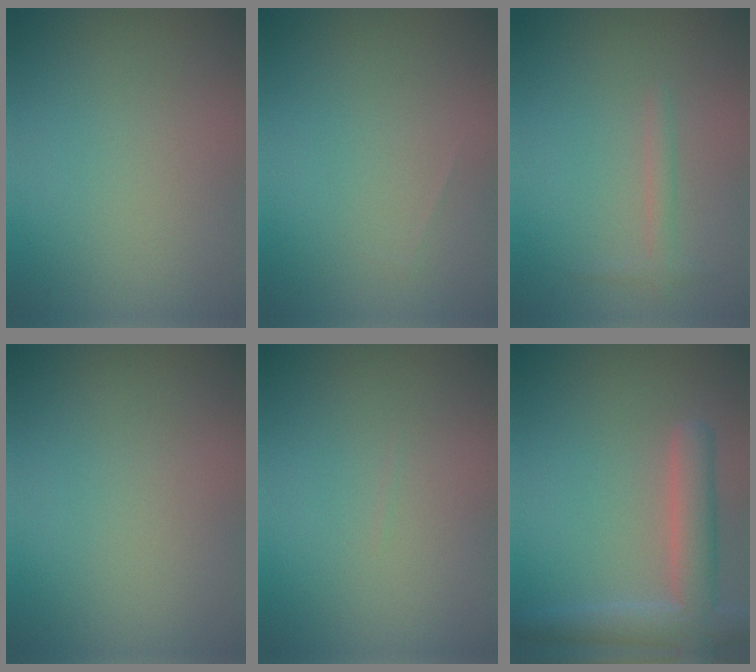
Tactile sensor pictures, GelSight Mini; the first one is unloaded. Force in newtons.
{"total": 0.0}
{"total": 1.1, "press": 1.1, "slide": 0.1}
{"total": 0.0}
{"total": 0.0}
{"total": 4.6, "press": 4.6, "slide": 0.5}